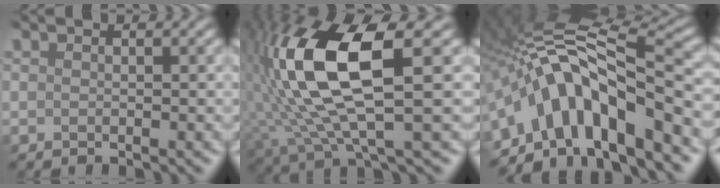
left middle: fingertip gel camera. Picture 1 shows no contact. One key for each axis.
{"total": 10.8, "fx": 2.6, "fy": 3.0, "fz": 10.1, "tx": -0.214, "ty": 0.010, "tz": 0.056}
{"total": 12.3, "fx": -4.6, "fy": 4.4, "fz": 10.6, "tx": -0.167, "ty": 0.024, "tz": -0.076}